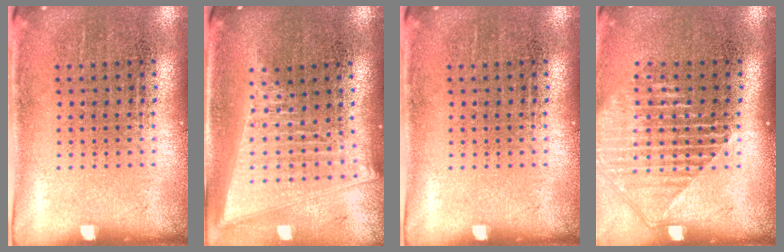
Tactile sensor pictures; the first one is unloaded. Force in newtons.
{"total": 2.1, "press": 1.8, "slide": 1.1}
{"total": 0.0}
{"total": 1.6, "press": 1.4, "slide": 0.7}